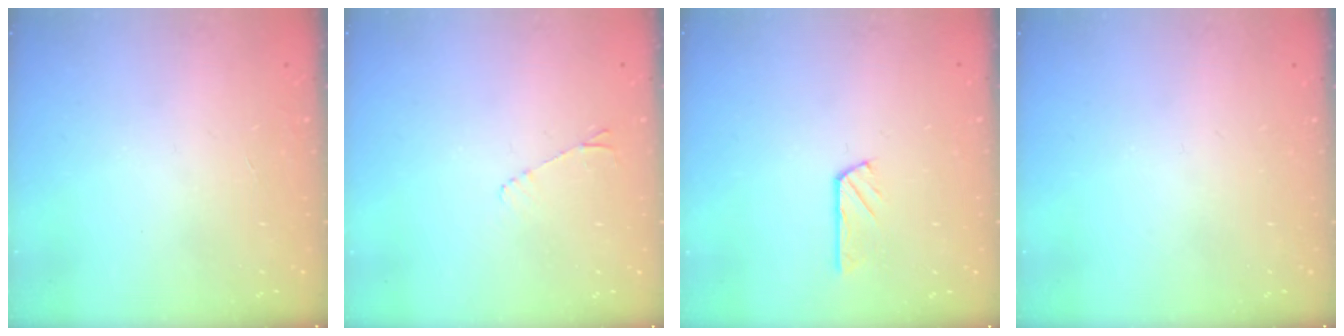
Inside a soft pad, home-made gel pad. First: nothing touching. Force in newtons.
{"total": 4.4, "press": 4.3, "slide": 0.7}
{"total": 2.9, "press": 2.9, "slide": 0.1}
{"total": 0.0}